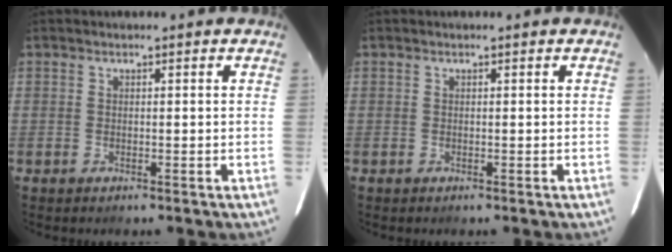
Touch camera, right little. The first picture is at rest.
{"total": 0.0}